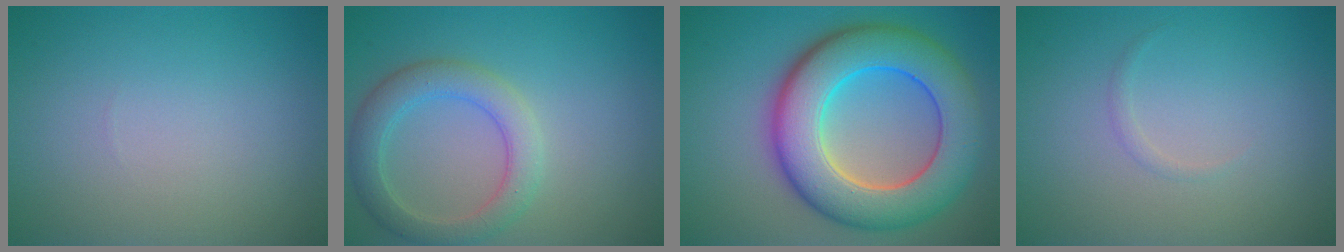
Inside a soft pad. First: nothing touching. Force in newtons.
{"total": 4.0, "press": 3.9, "slide": 0.4}
{"total": 11.0, "press": 11.0, "slide": 0.4}
{"total": 0.5, "press": 0.5, "slide": 0.0}